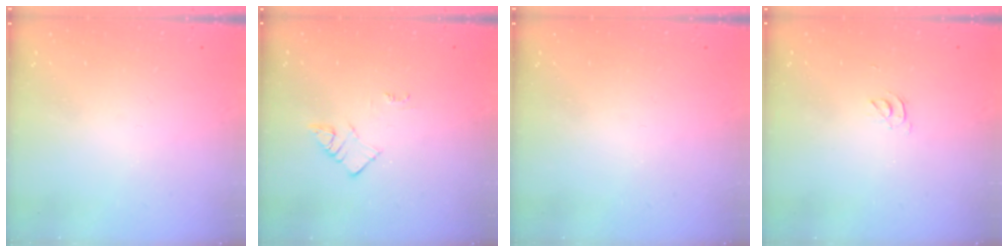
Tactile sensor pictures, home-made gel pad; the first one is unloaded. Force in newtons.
{"total": 3.0, "press": 3.0, "slide": 0.4}
{"total": 0.0}
{"total": 2.9, "press": 2.9, "slide": 0.5}